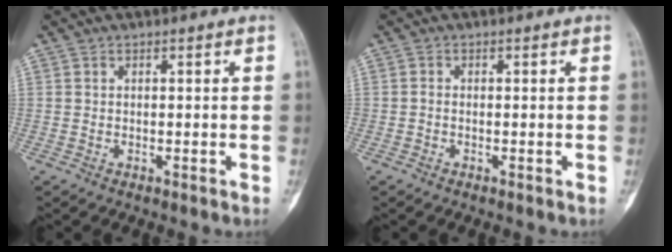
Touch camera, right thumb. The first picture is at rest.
{"total": 0.6, "force": [-0.3, 0.4, 0.4], "torque": [-0.008, 0.000, -0.010]}